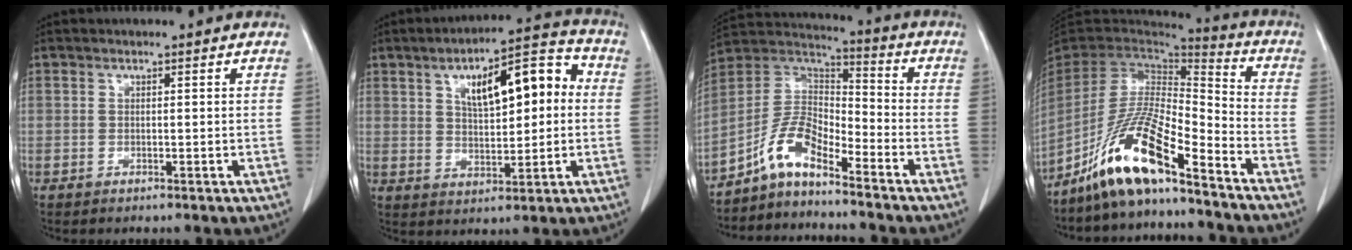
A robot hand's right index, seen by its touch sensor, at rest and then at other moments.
{"total": 12.9, "force": [2.8, 4.5, 11.7], "torque": [-0.174, 0.037, 0.046]}
{"total": 7.7, "force": [-5.9, 2.5, 4.4], "torque": [-0.099, 0.020, -0.122]}
{"total": 14.6, "force": [-10.4, 1.5, 10.1], "torque": [-0.198, -0.006, -0.194]}